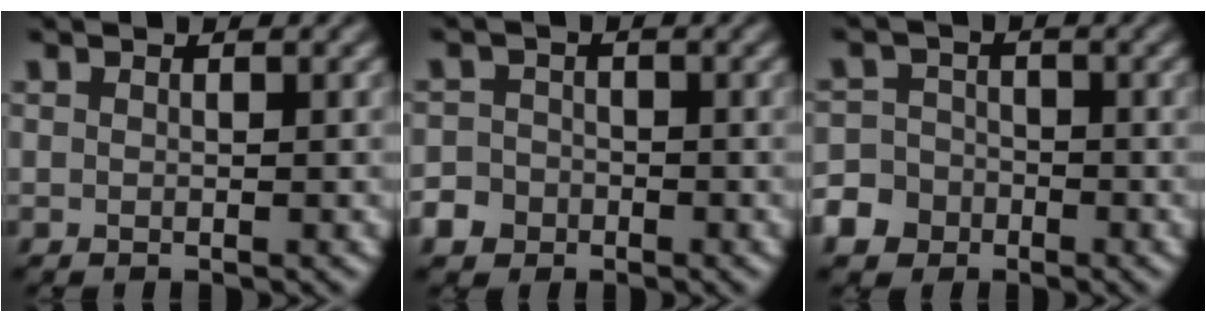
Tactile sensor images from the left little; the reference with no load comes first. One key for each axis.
{"total": 3.7, "fx": -2.1, "fy": 3.0, "fz": 0.7, "tx": 0.002, "ty": -0.005, "tz": -0.046}
{"total": 5.7, "fx": -3.5, "fy": 4.4, "fz": 1.1, "tx": -0.013, "ty": -0.013, "tz": -0.075}